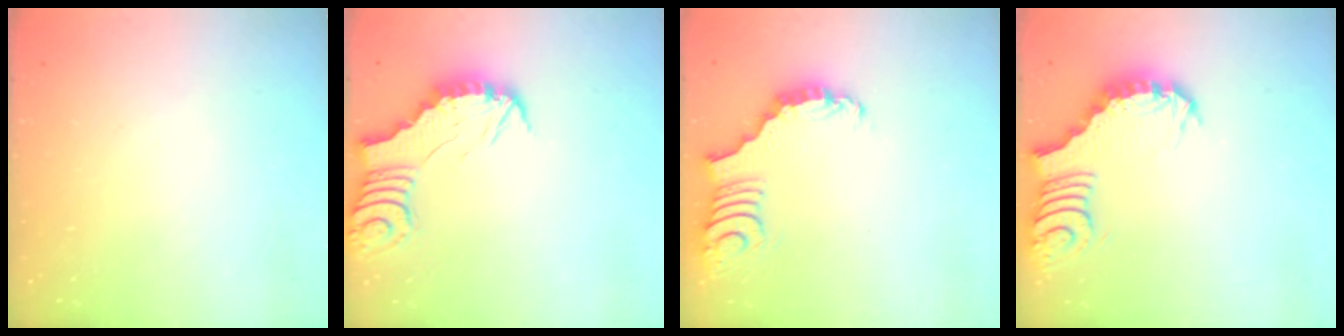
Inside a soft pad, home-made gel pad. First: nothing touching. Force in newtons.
{"total": 2.4, "press": 2.4, "slide": 0.2}
{"total": 3.3, "press": 3.3, "slide": 0.4}
{"total": 3.9, "press": 3.8, "slide": 0.6}